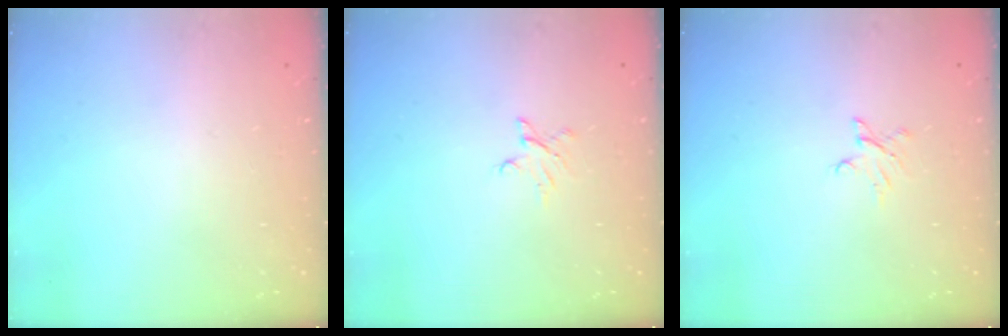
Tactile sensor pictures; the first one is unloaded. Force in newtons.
{"total": 3.5, "press": 3.4, "slide": 0.4}
{"total": 3.5, "press": 3.4, "slide": 0.4}